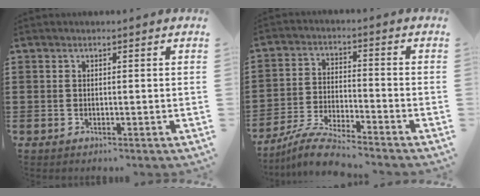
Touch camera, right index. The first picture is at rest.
{"total": 6.5, "force": [-6.2, 0.1, 2.1], "torque": [-0.050, 0.000, -0.121]}